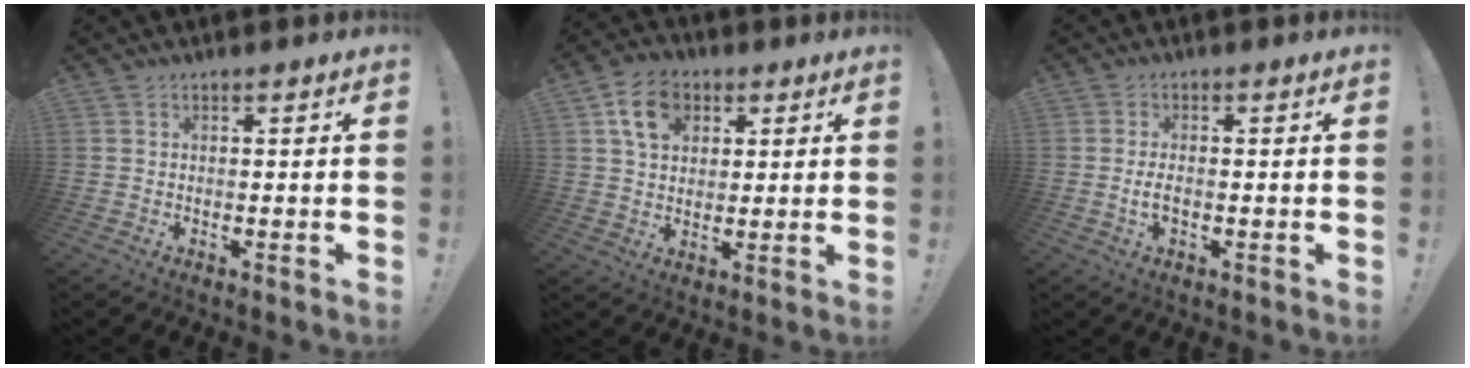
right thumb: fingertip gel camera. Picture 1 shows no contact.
{"total": 11.2, "force": [4.6, 8.5, 5.6], "torque": [-0.082, -0.004, 0.090]}
{"total": 2.8, "force": [-0.7, 1.1, 2.5], "torque": [-0.050, 0.003, -0.014]}